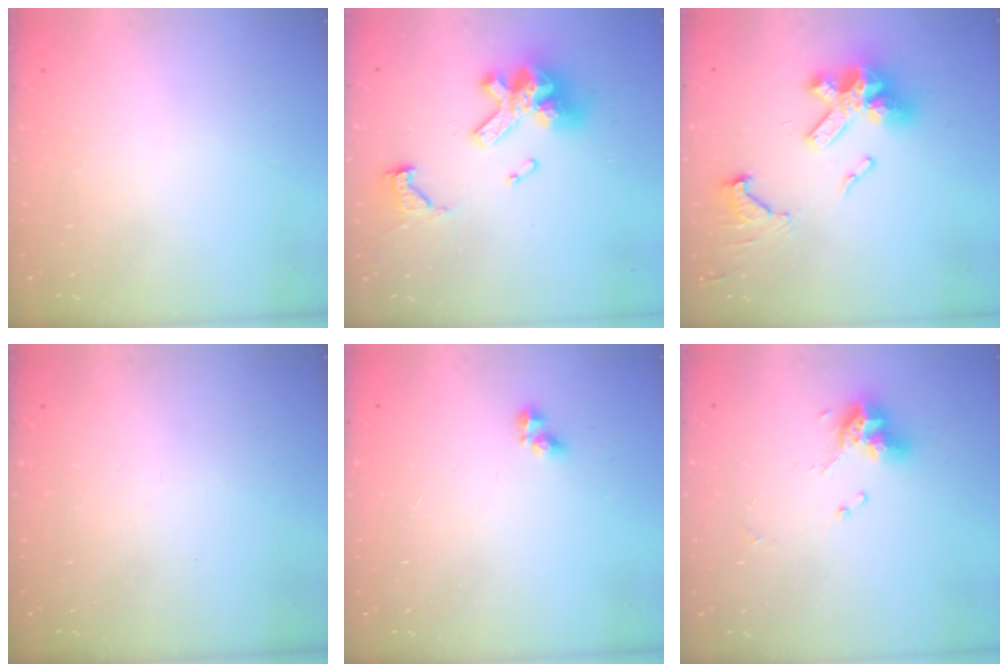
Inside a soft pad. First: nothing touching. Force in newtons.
{"total": 17.2, "press": 17.2, "slide": 1.6}
{"total": 16.1, "press": 16.1, "slide": 1.1}
{"total": 0.0}
{"total": 2.7, "press": 2.5, "slide": 1.1}
{"total": 10.6, "press": 10.6, "slide": 0.8}